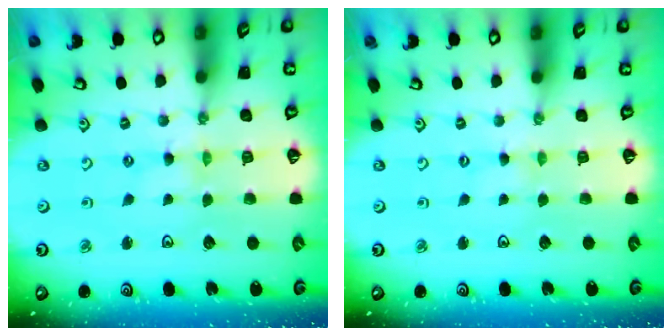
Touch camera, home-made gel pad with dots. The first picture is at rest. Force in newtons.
{"total": 0.0}